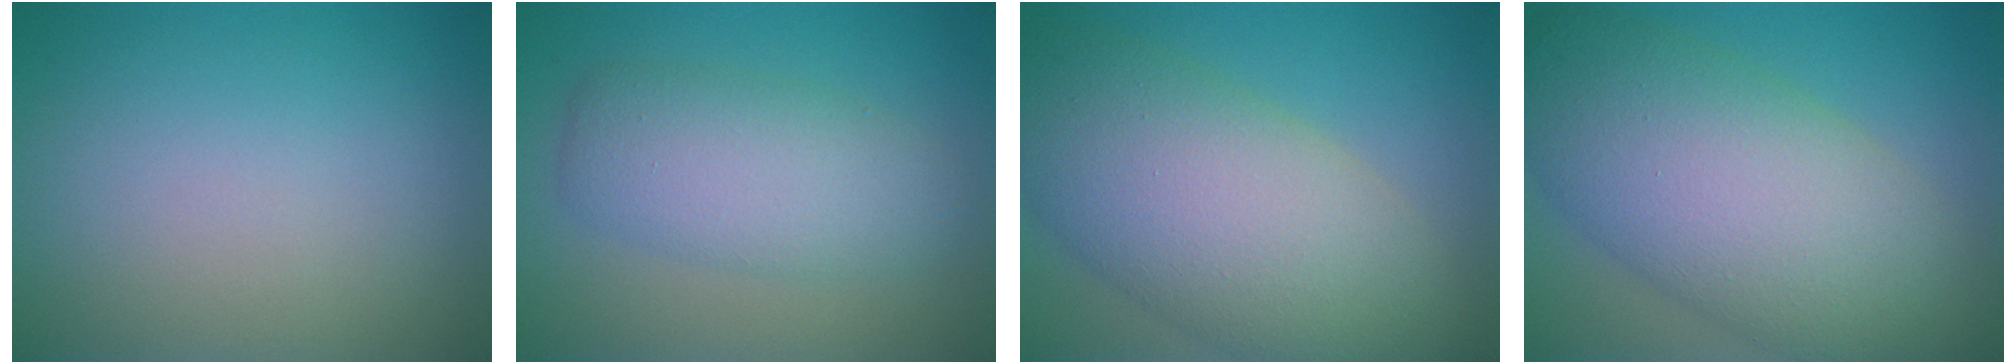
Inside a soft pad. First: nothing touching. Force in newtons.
{"total": 5.1, "press": 5.1, "slide": 0.3}
{"total": 11.0, "press": 11.0, "slide": 0.5}
{"total": 11.8, "press": 11.8, "slide": 0.2}